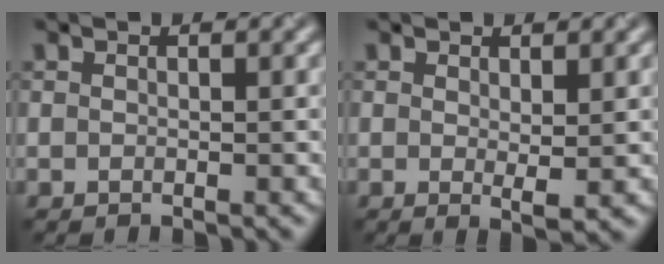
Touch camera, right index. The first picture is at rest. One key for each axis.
{"total": 1.4, "fx": 0.5, "fy": 0.2, "fz": 1.3, "tx": -0.022, "ty": -0.009, "tz": 0.010}